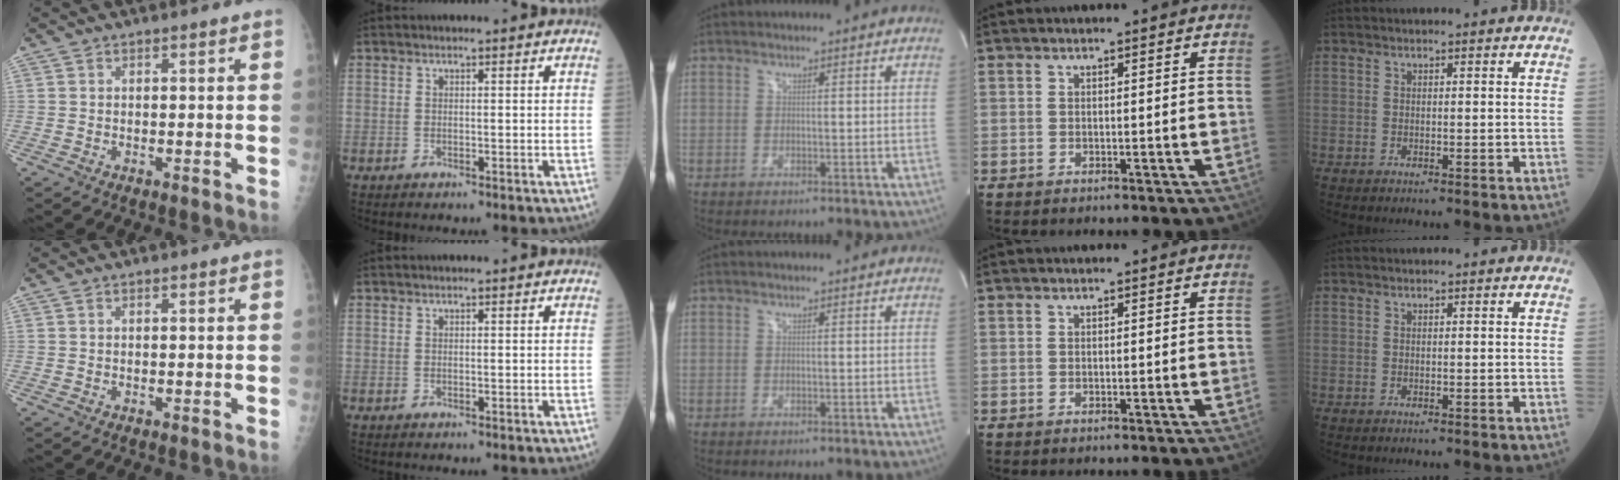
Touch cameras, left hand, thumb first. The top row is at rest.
{}